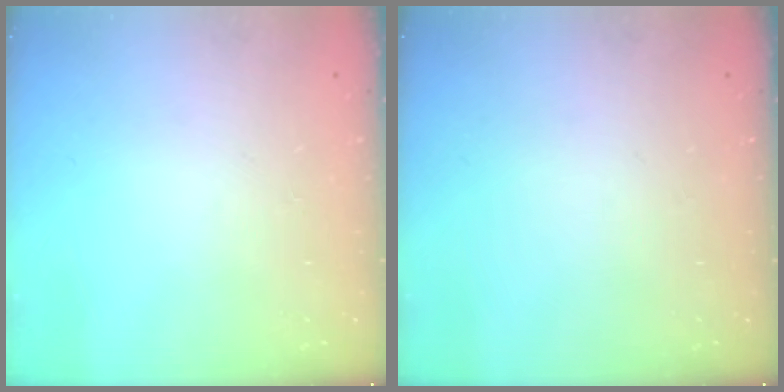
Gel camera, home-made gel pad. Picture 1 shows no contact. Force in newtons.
{"total": 0.0}